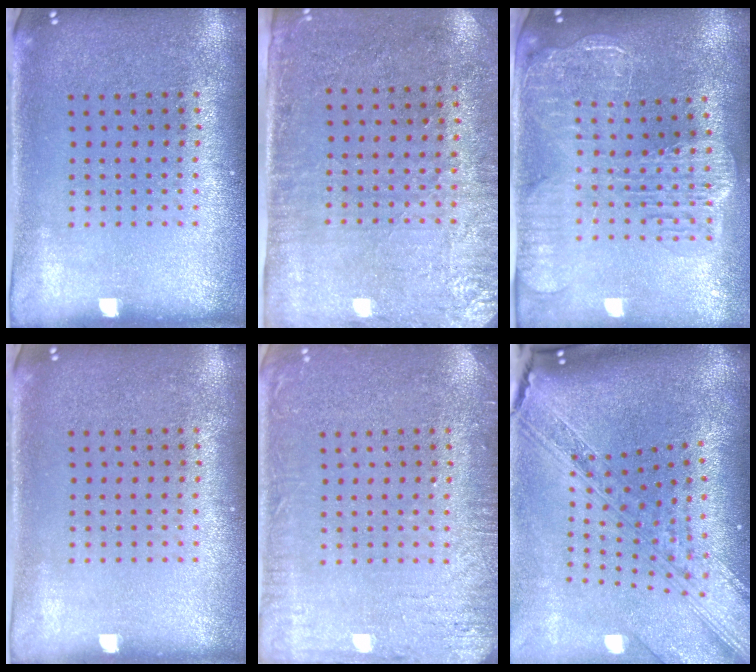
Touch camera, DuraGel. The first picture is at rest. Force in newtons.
{"total": 2.8, "press": 2.4, "slide": 1.4}
{"total": 2.8, "press": 2.4, "slide": 1.6}
{"total": 0.0}
{"total": 3.2, "press": 3.2, "slide": 0.4}
{"total": 4.0, "press": 2.9, "slide": 2.7}